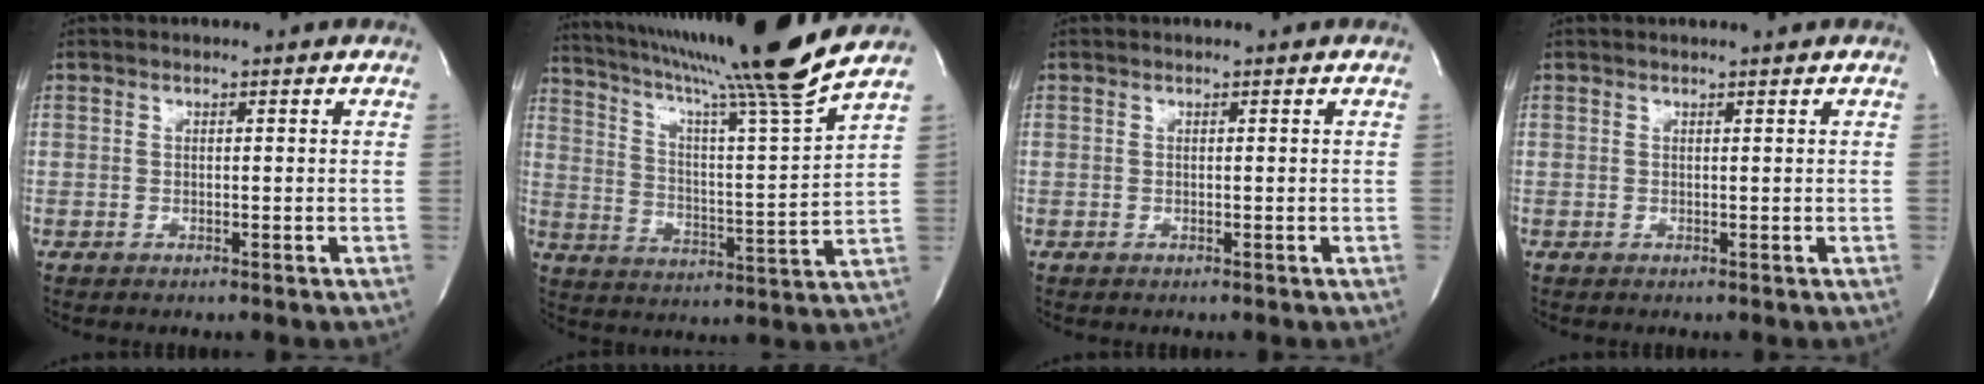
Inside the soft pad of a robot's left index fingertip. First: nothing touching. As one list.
[{"total": 20.3, "force": [17.2, -3.2, 10.3], "torque": [-0.181, -0.041, 0.259]}, {"total": 0.0}, {"total": 1.1, "force": [1.0, -0.2, 0.4], "torque": [-0.009, 0.002, 0.017]}]